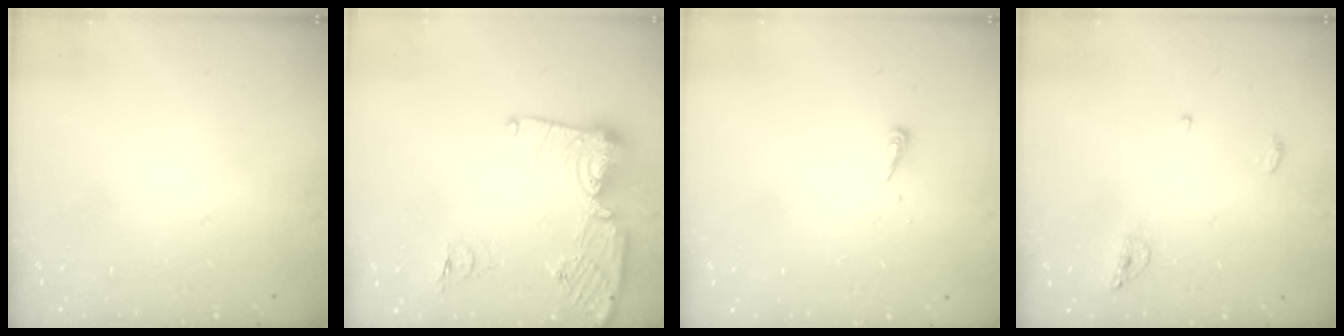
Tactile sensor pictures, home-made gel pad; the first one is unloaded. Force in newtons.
{"total": 13.9, "press": 13.8, "slide": 1.5}
{"total": 3.9, "press": 3.9, "slide": 0.4}
{"total": 5.7, "press": 5.7, "slide": 0.9}